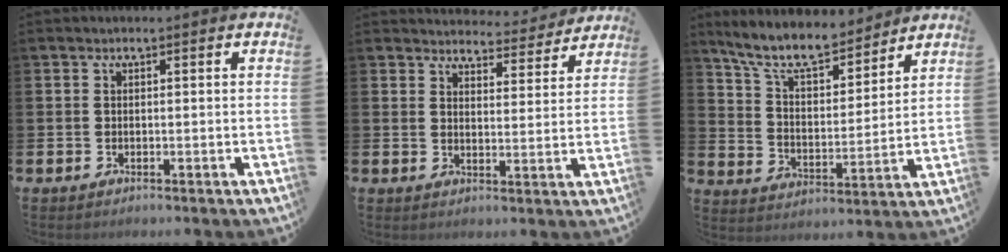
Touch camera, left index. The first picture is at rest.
{"total": 4.2, "force": [4.1, 0.8, 0.1], "torque": [-0.007, -0.036, 0.069]}
{"total": 9.3, "force": [8.3, 2.6, 3.5], "torque": [-0.098, -0.053, 0.146]}